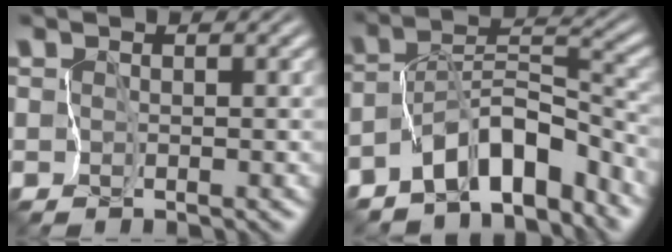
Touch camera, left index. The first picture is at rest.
{"total": 8.1, "force": [-5.7, 3.7, 4.5], "torque": [-0.053, 0.012, -0.104]}